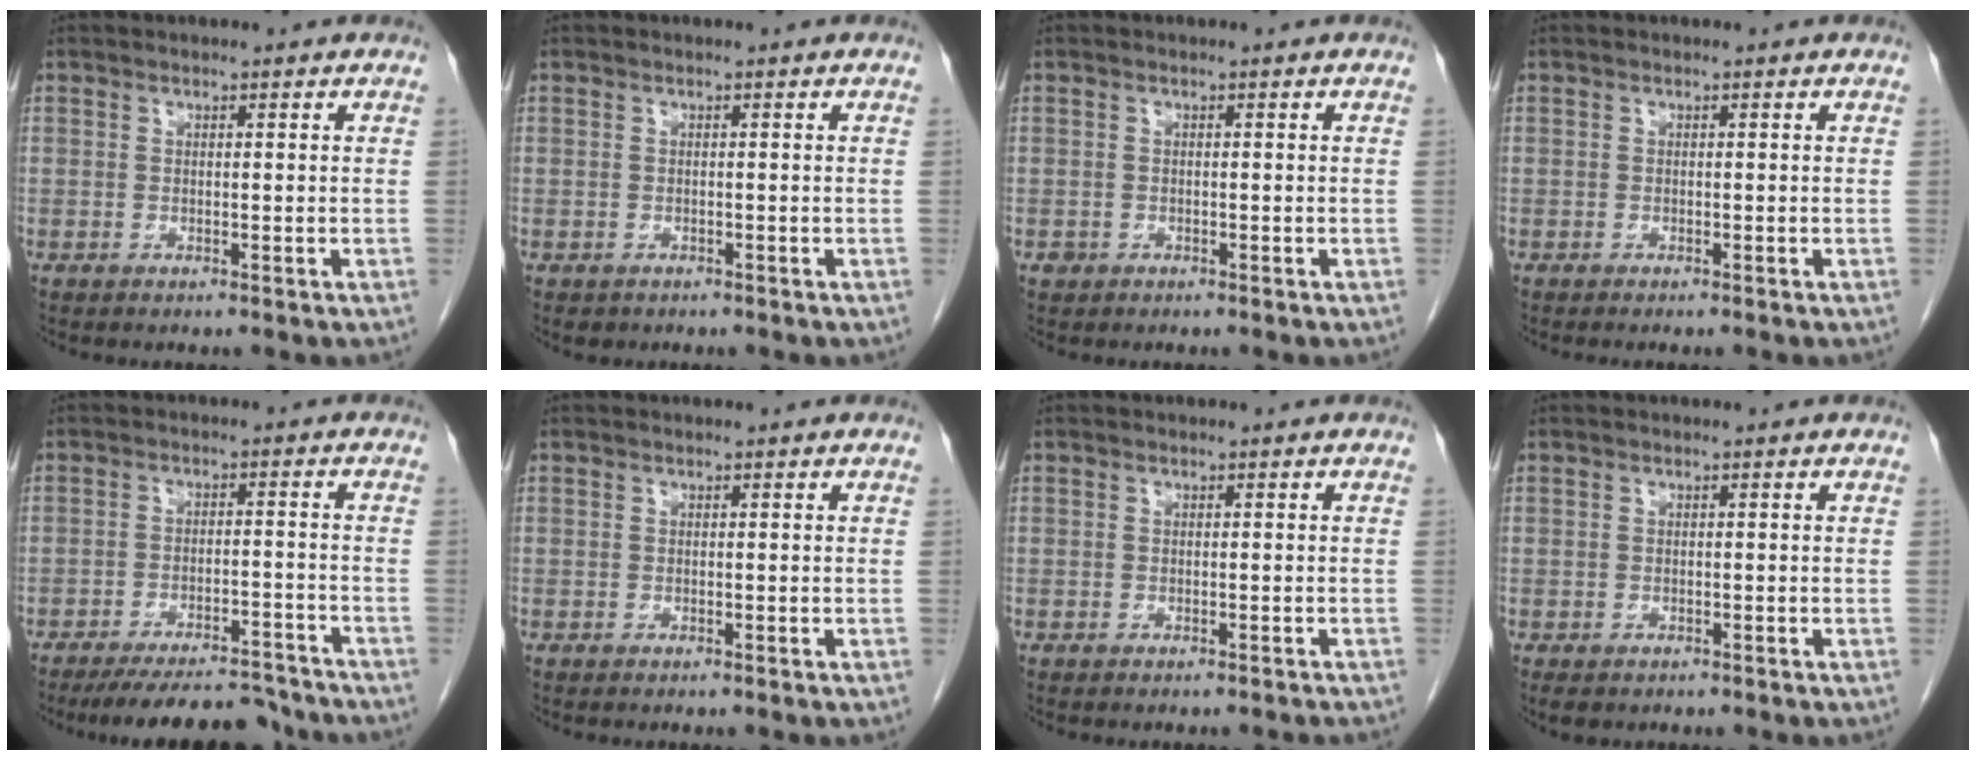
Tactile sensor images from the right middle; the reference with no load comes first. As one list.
[{"total": 0.9, "force": [-0.5, 0.8, 0.1], "torque": [-0.007, 0.003, 0.000]}, {"total": 0.7, "force": [-0.3, 0.7, 0.1], "torque": [-0.003, 0.003, -0.005]}, {"total": 1.2, "force": [-1.1, 0.1, 0.6], "torque": [-0.009, -0.003, -0.013]}, {"total": 12.1, "force": [-11.3, 2.2, 3.7], "torque": [-0.051, 0.006, -0.161]}, {"total": 0.0}, {"total": 3.5, "force": [-3.2, 0.7, 1.0], "torque": [-0.016, -0.008, -0.034]}, {"total": 2.2, "force": [-1.6, 1.2, 1.0], "torque": [-0.013, -0.002, -0.016]}]